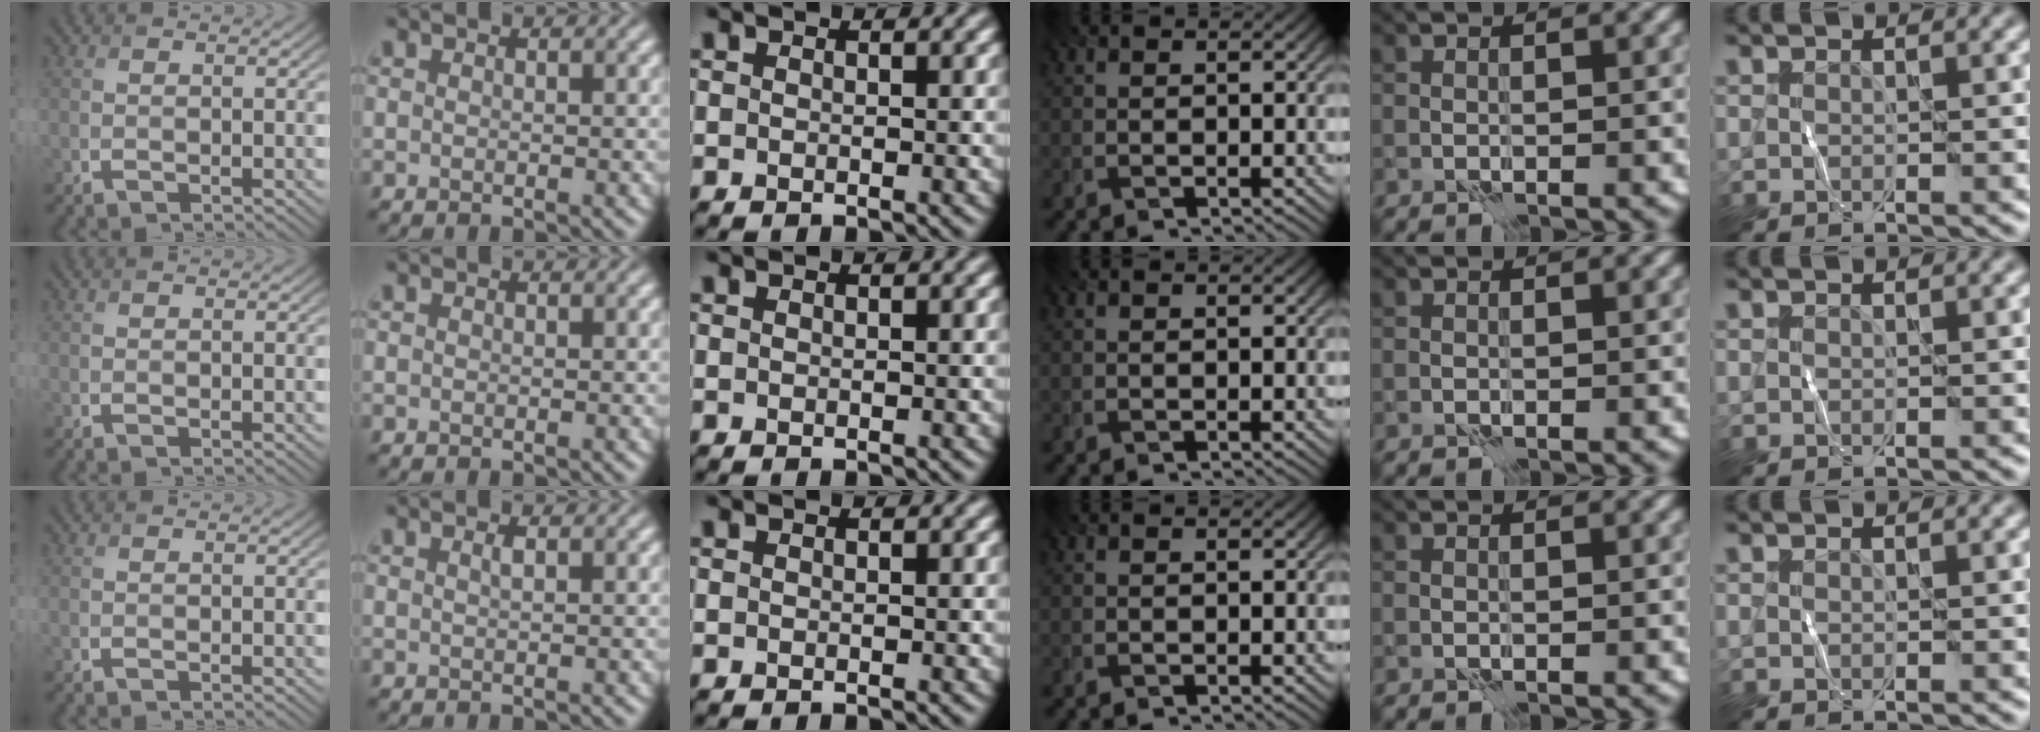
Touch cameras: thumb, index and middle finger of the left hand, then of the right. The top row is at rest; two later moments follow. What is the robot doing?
{"motion": "wipe", "object": "whiteboard"}